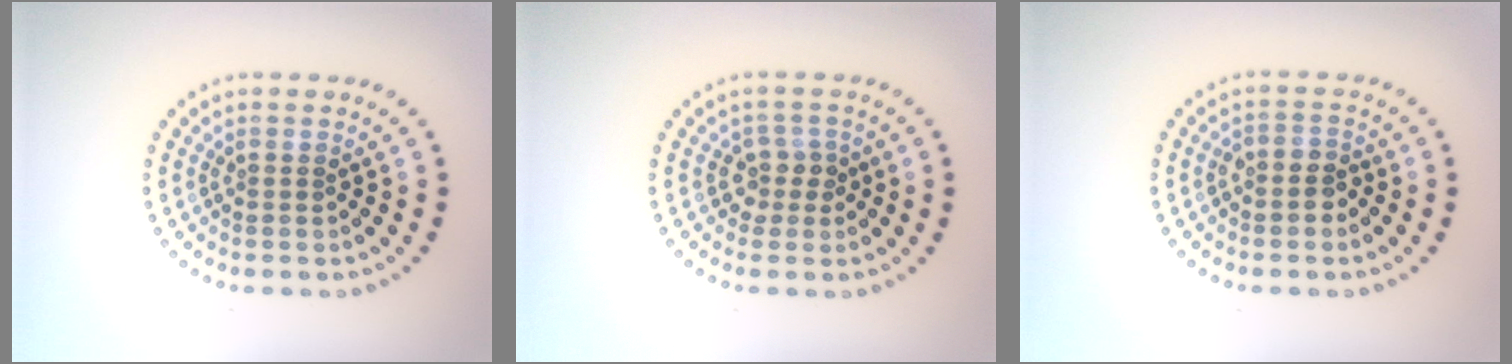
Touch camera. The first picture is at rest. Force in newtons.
{"total": 1.7, "press": 1.4, "slide": 1.0}
{"total": 1.9, "press": 1.7, "slide": 0.7}